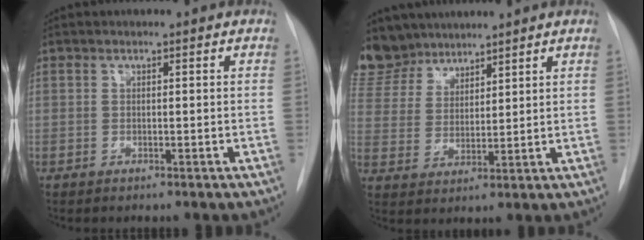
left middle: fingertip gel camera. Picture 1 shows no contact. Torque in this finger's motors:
{"motor_torque": [1.08, -1.06, 1.05, 0.07]}